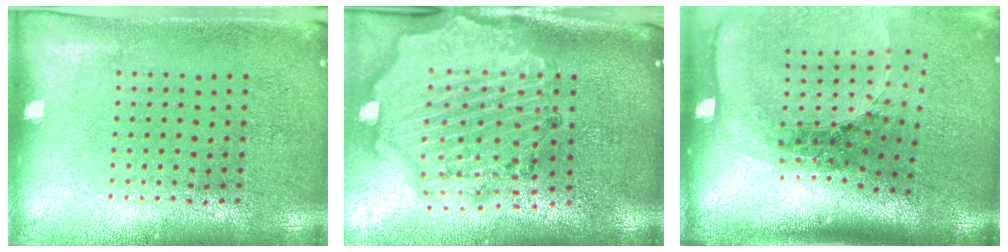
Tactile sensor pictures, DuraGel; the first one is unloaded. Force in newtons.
{"total": 2.7, "press": 2.5, "slide": 1.1}
{"total": 2.6, "press": 1.9, "slide": 1.8}